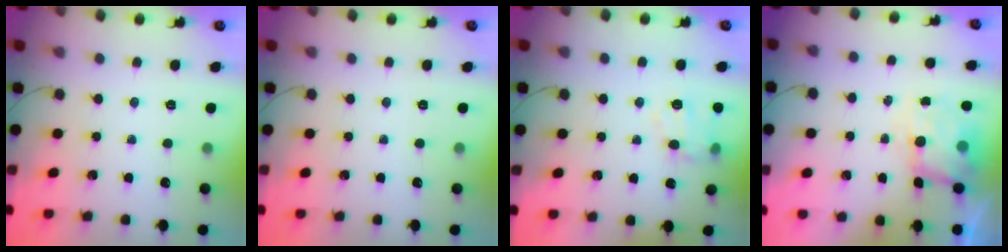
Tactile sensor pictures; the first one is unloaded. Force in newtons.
{"total": 0.0}
{"total": 8.1, "press": 8.1, "slide": 0.9}
{"total": 6.2, "press": 6.1, "slide": 1.4}